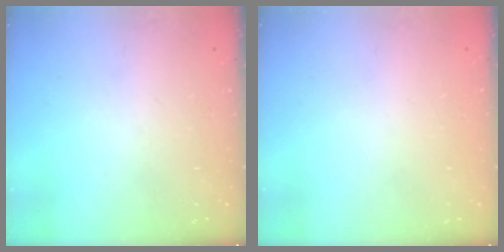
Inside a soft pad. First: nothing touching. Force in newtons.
{"total": 1.9, "press": 1.9, "slide": 0.1}